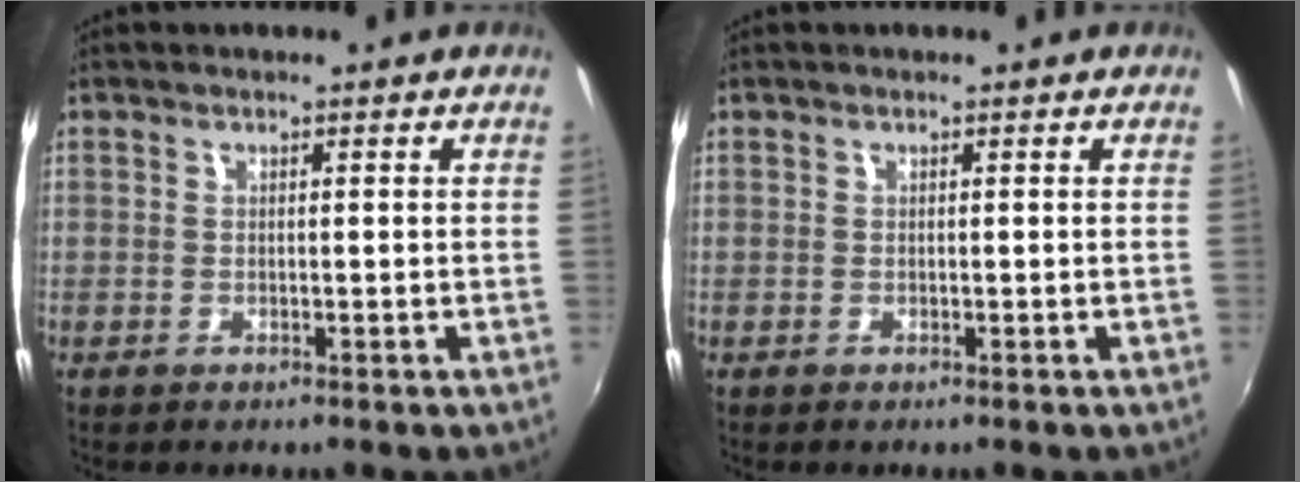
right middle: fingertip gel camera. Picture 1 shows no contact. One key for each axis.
{"total": 0.0}